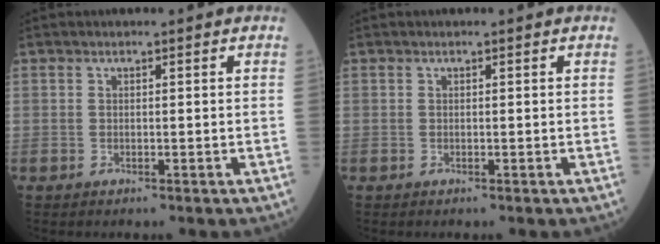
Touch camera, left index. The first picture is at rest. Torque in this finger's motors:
{"motor_torque": [0.11, 0.04, -0.02, 0.01]}